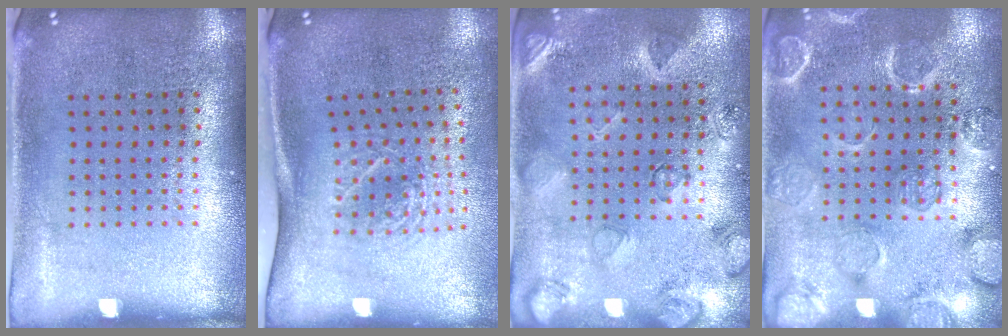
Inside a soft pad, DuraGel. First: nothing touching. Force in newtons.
{"total": 1.9, "press": 1.3, "slide": 1.4}
{"total": 2.6, "press": 1.9, "slide": 1.7}
{"total": 2.4, "press": 2.3, "slide": 0.6}